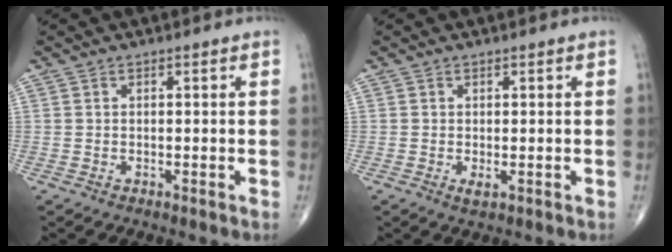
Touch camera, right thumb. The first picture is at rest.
{"total": 1.2, "force": [-0.2, 0.5, 1.0], "torque": [-0.016, -0.003, -0.001]}